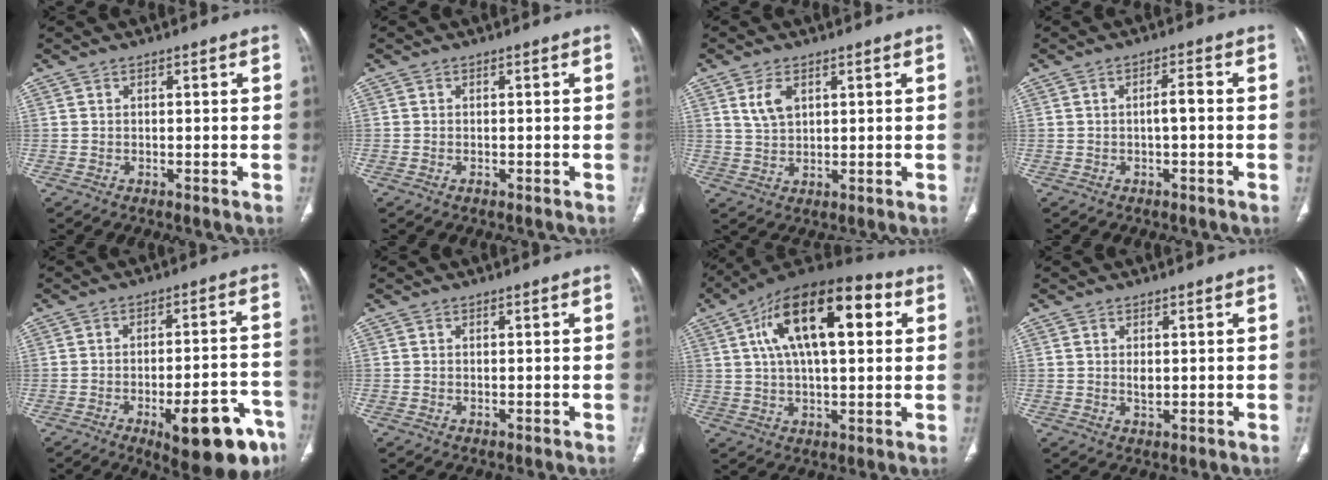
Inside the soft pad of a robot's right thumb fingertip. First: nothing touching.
{"total": 0.6, "force": [-0.3, 0.3, 0.4], "torque": [-0.009, 0.001, -0.005]}
{"total": 4.7, "force": [2.1, 2.7, 3.3], "torque": [-0.059, -0.009, 0.046]}
{"total": 2.5, "force": [-0.4, 0.7, 2.4], "torque": [-0.045, 0.012, -0.007]}
{"total": 17.0, "force": [-8.7, 5.7, 13.4], "torque": [-0.124, 0.048, -0.107]}
{"total": 0.0}
{"total": 21.3, "force": [6.4, 9.5, 18.0], "torque": [-0.285, 0.019, 0.096]}
{"total": 1.7, "force": [0.3, 0.9, 1.4], "torque": [-0.026, -0.004, 0.010]}